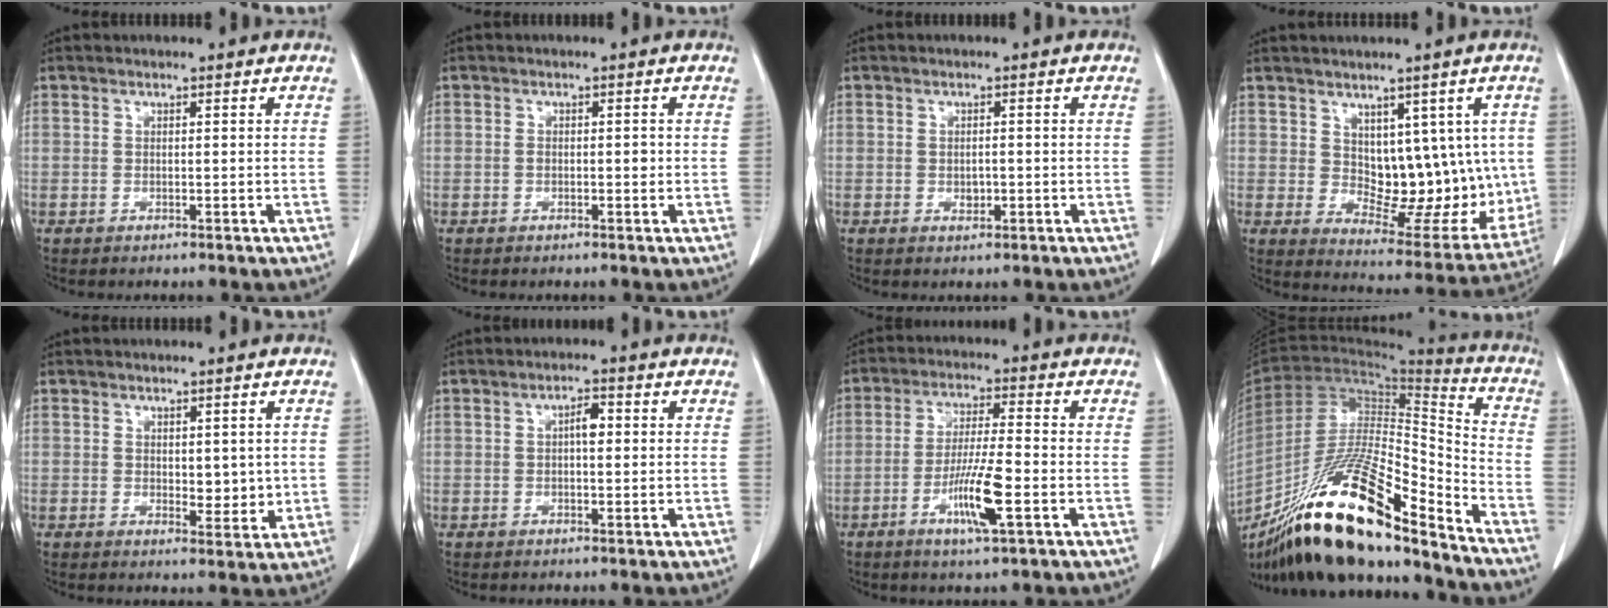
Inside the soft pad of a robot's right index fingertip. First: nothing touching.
{"total": 1.3, "force": [-0.2, 0.6, 1.1], "torque": [-0.018, 0.001, -0.001]}
{"total": 1.4, "force": [-0.3, 0.8, 1.1], "torque": [-0.018, -0.001, 0.000]}
{"total": 12.5, "force": [2.2, 7.0, 10.2], "torque": [-0.114, 0.001, 0.052]}
{"total": 3.6, "force": [0.5, 1.9, 3.0], "torque": [-0.036, -0.010, 0.013]}
{"total": 2.5, "force": [0.3, 0.9, 2.3], "torque": [-0.037, 0.005, 0.002]}
{"total": 8.6, "force": [-3.2, 0.3, 8.0], "torque": [-0.153, -0.012, -0.060]}
{"total": 25.0, "force": [-18.0, 3.6, 17.0], "torque": [-0.304, -0.021, -0.323]}